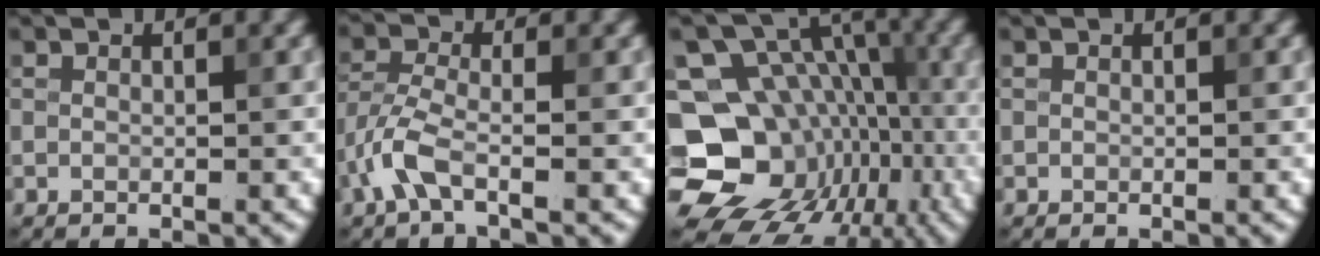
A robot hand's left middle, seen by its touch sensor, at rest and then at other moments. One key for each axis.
{"total": 3.6, "fx": -1.9, "fy": 1.2, "fz": 2.7, "tx": -0.068, "ty": 0.003, "tz": -0.053}
{"total": 16.4, "fx": -5.5, "fy": 13.7, "fz": 6.9, "tx": -0.117, "ty": -0.006, "tz": -0.086}
{"total": 0.0}